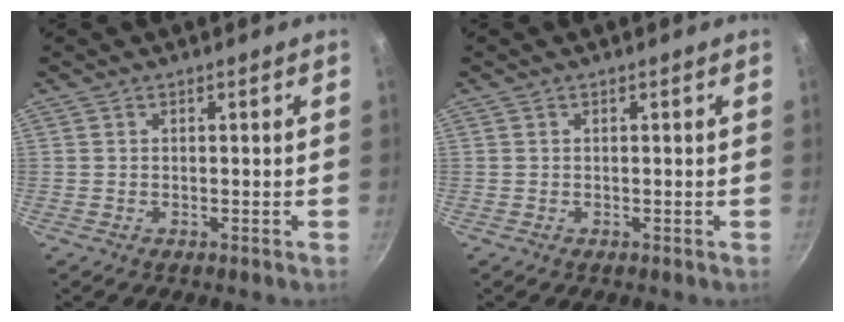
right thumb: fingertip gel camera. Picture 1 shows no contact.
{"total": 0.0}